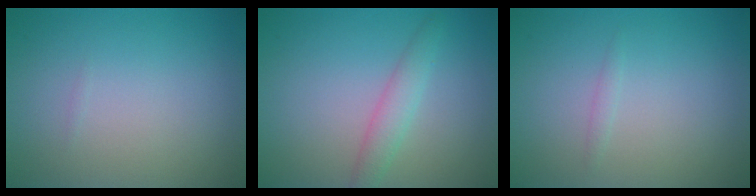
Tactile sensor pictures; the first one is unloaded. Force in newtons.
{"total": 2.2, "press": 2.2, "slide": 0.2}
{"total": 0.6, "press": 0.6, "slide": 0.0}